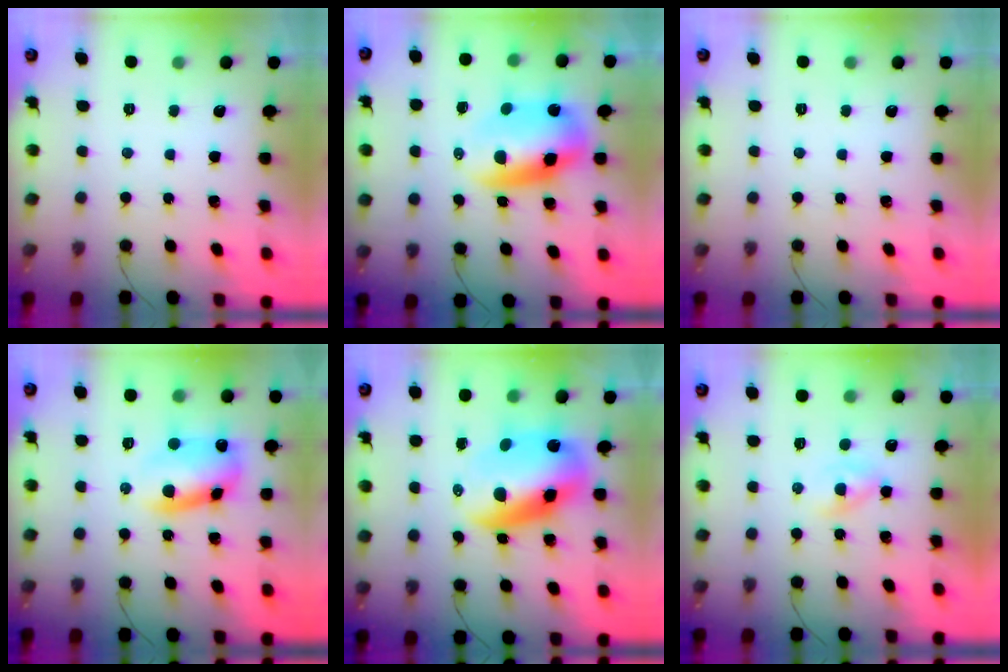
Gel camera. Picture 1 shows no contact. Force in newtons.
{"total": 10.3, "press": 10.0, "slide": 2.5}
{"total": 0.0}
{"total": 10.3, "press": 10.2, "slide": 1.4}
{"total": 14.0, "press": 13.6, "slide": 3.5}
{"total": 2.2, "press": 2.0, "slide": 1.0}